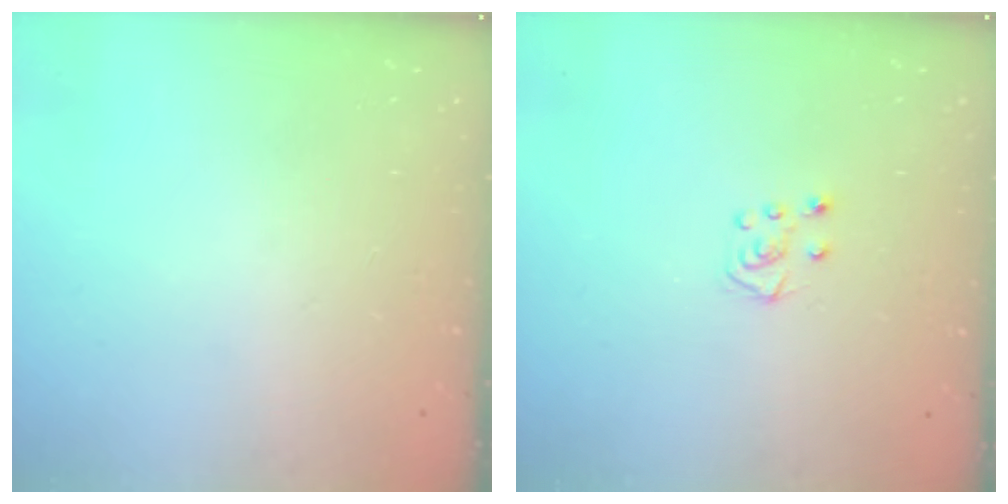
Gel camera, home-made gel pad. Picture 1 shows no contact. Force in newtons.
{"total": 5.3, "press": 5.3, "slide": 0.6}